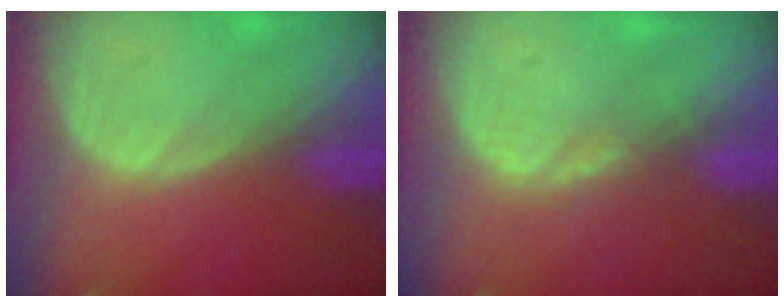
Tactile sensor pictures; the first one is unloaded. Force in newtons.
{"total": 2.3, "press": 1.8, "slide": 1.5}